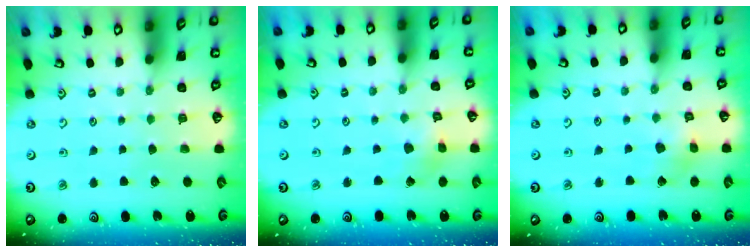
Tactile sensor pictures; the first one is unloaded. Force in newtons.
{"total": 2.6, "press": 2.6, "slide": 0.1}
{"total": 5.5, "press": 5.5, "slide": 0.5}